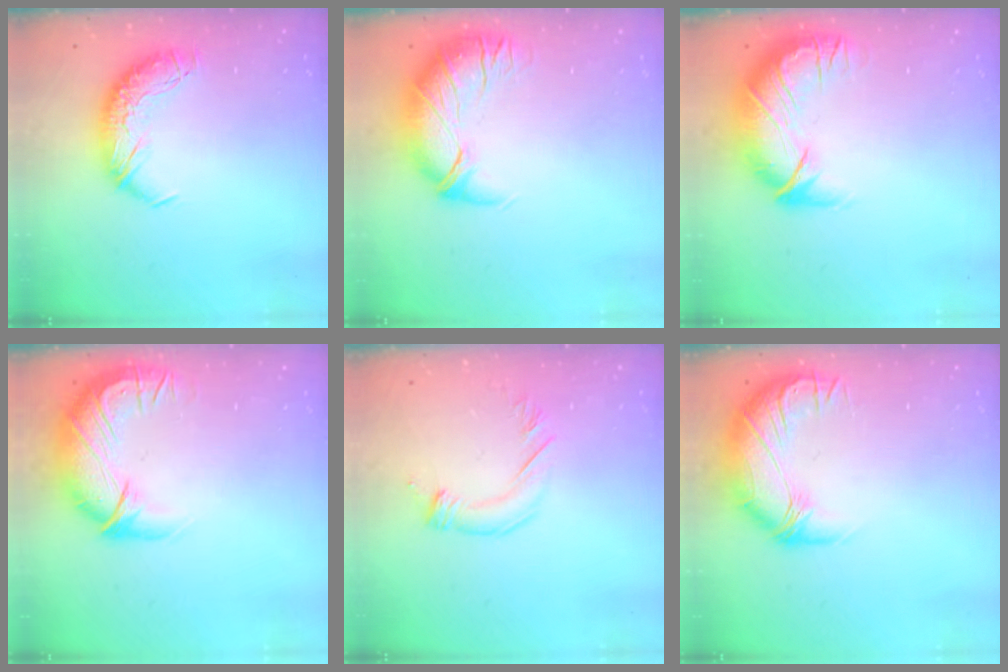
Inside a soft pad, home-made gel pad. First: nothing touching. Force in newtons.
{"total": 2.9, "press": 1.6, "slide": 2.3}
{"total": 2.8, "press": 0.4, "slide": 2.8}
{"total": 3.0, "press": 0.1, "slide": 3.0}
{"total": 3.2, "press": 3.1, "slide": 0.7}
{"total": 2.8, "press": 0.8, "slide": 2.7}